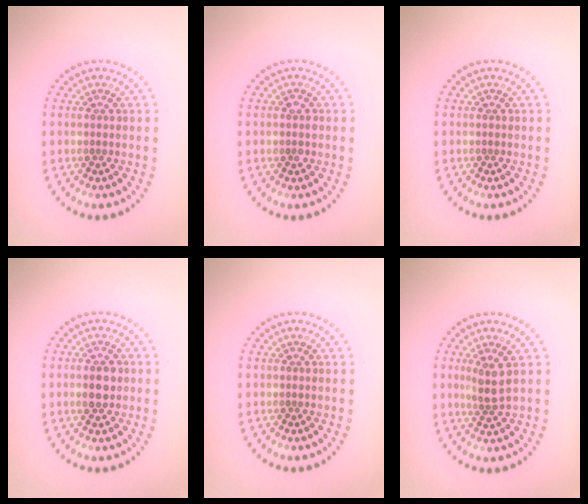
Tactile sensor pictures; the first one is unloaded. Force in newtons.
{"total": 1.1, "press": 1.0, "slide": 0.3}
{"total": 0.0}
{"total": 2.8, "press": 2.8, "slide": 0.0}
{"total": 0.0}
{"total": 2.2, "press": 1.7, "slide": 1.5}